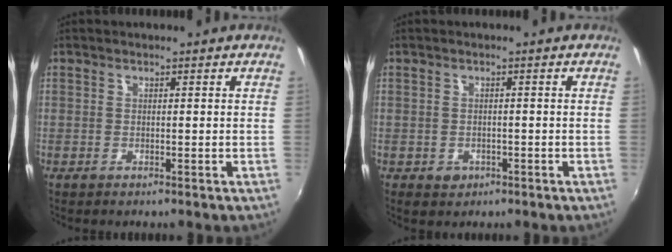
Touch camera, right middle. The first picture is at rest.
{"total": 2.5, "force": [-0.9, 2.1, 0.8], "torque": [-0.019, -0.004, -0.010]}